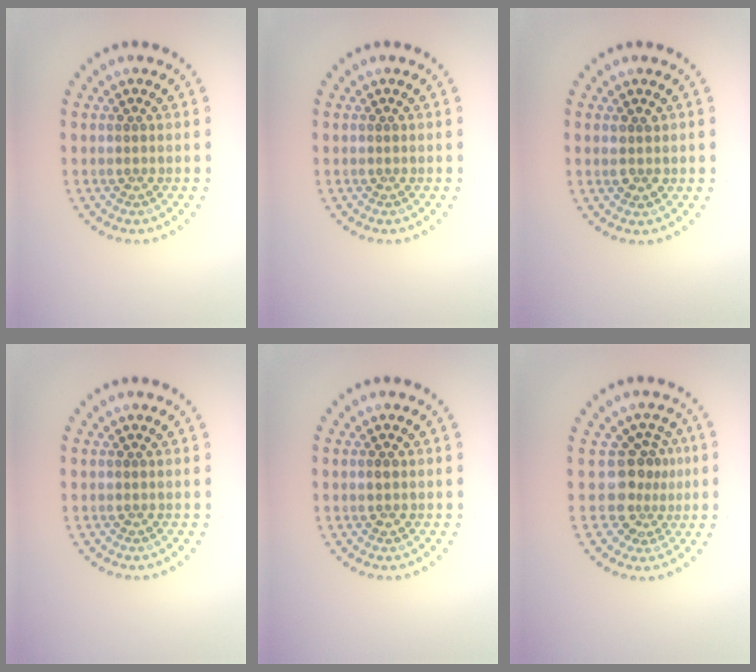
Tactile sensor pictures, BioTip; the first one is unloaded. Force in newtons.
{"total": 0.0}
{"total": 1.4, "press": 1.4, "slide": 0.5}
{"total": 0.0}
{"total": 1.1, "press": 1.1, "slide": 0.0}
{"total": 3.2, "press": 2.4, "slide": 2.2}